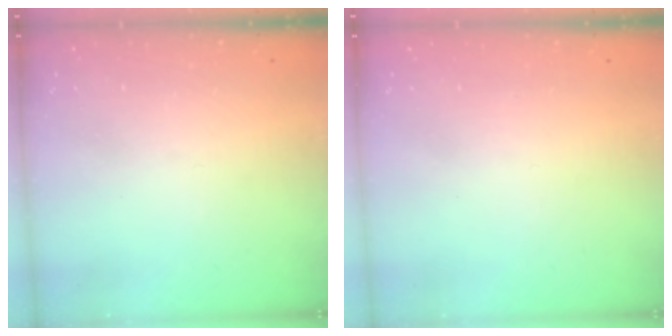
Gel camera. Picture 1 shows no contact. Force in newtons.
{"total": 1.5, "press": 1.5, "slide": 0.1}